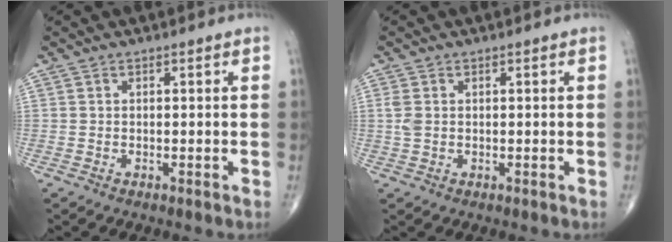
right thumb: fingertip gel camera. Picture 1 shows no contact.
{"total": 1.9, "force": [0.3, 1.3, 1.4], "torque": [-0.044, 0.003, 0.007]}